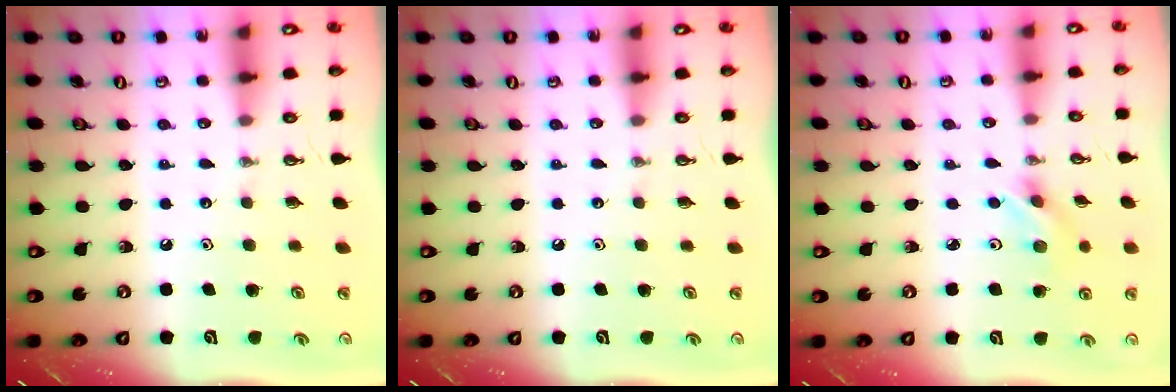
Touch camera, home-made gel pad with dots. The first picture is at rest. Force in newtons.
{"total": 0.0}
{"total": 2.7, "press": 2.7, "slide": 0.3}